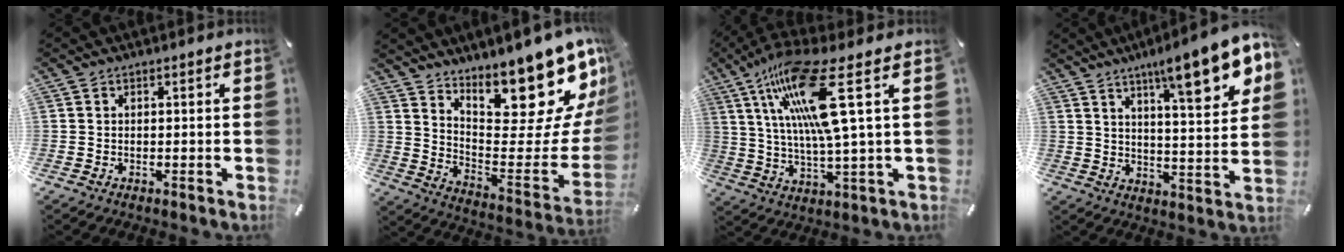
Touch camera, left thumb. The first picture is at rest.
{"total": 19.8, "force": [16.5, 5.5, 9.4], "torque": [-0.091, -0.156, 0.269]}
{"total": 18.5, "force": [7.2, 3.0, 16.7], "torque": [-0.341, -0.023, 0.106]}
{"total": 15.0, "force": [9.8, 3.2, 10.9], "torque": [-0.151, -0.060, 0.150]}